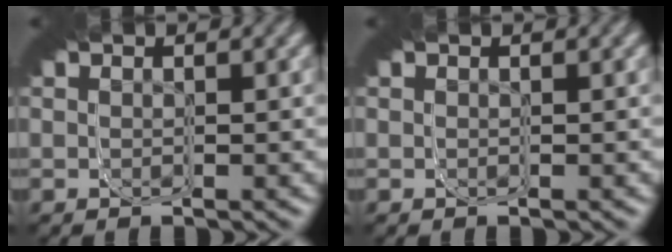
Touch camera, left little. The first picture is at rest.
{"total": 0.0}